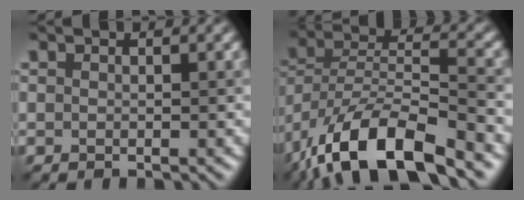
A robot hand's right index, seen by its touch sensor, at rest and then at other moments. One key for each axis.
{"total": 11.8, "fx": -7.6, "fy": 4.0, "fz": 8.0, "tx": -0.143, "ty": 0.005, "tz": -0.150}